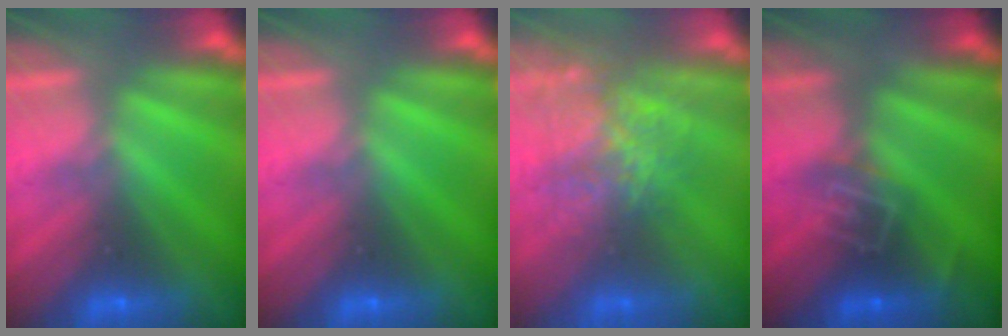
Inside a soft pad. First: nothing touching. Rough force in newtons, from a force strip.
{"total": 0.0}
{"total": 3.8}
{"total": 2.7}